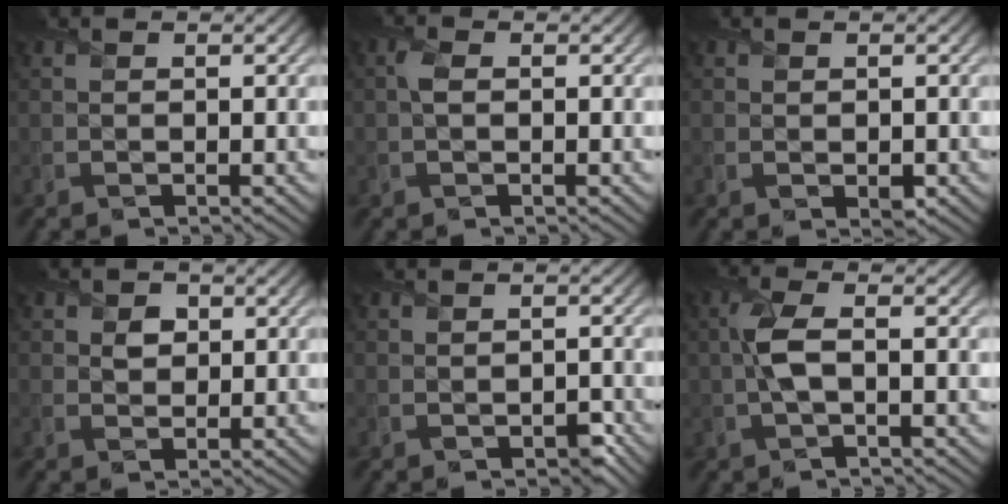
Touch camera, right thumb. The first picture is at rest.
{"total": 1.6, "force": [0.1, 0.9, 1.3], "torque": [-0.034, 0.005, -0.003]}
{"total": 1.4, "force": [0.0, 1.1, 0.9], "torque": [-0.016, -0.010, 0.004]}
{"total": 2.3, "force": [0.6, 1.9, 1.0], "torque": [-0.020, -0.005, 0.008]}
{"total": 2.1, "force": [-0.9, 1.5, 1.1], "torque": [-0.017, -0.012, -0.011]}
{"total": 3.9, "force": [-0.1, 1.4, 3.7], "torque": [-0.089, 0.007, -0.007]}